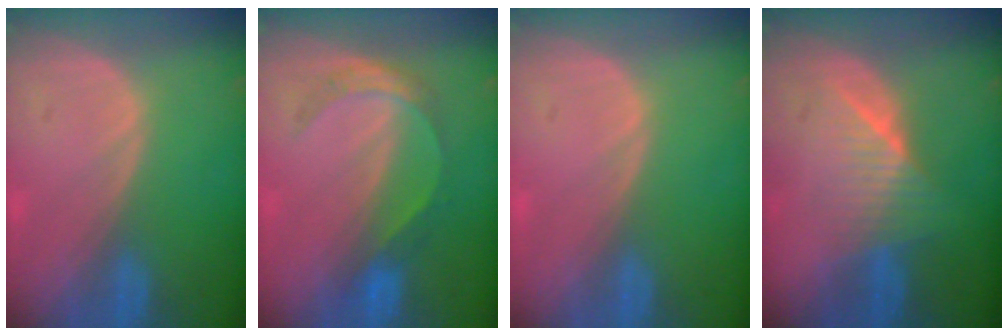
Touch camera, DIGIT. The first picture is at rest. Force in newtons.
{"total": 4.6, "press": 4.6, "slide": 0.2}
{"total": 0.5, "press": 0.1, "slide": 0.5}
{"total": 6.2, "press": 5.8, "slide": 2.1}